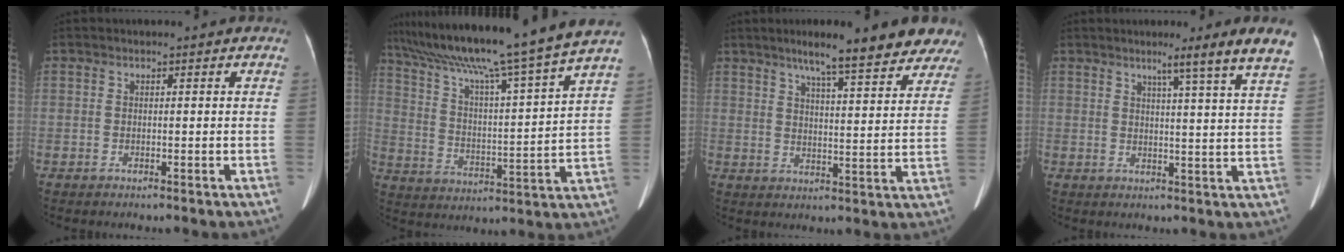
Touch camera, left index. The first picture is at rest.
{"total": 22.1, "force": [18.5, -2.4, 11.8], "torque": [-0.202, -0.019, 0.279]}
{"total": 14.9, "force": [11.7, 2.0, 9.0], "torque": [-0.109, 0.012, 0.146]}
{"total": 8.2, "force": [5.8, -2.0, 5.4], "torque": [-0.072, -0.011, 0.063]}